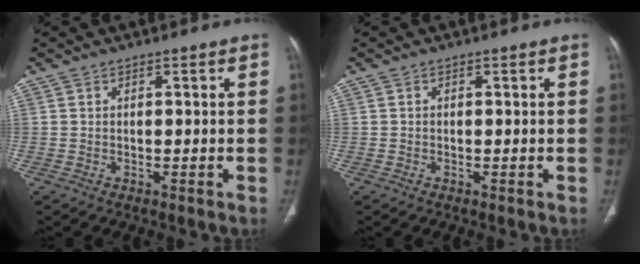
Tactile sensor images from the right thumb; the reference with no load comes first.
{"total": 0.0}